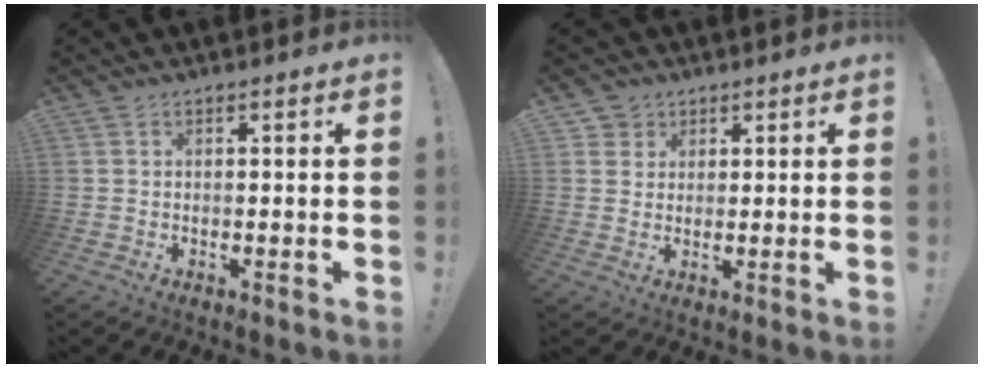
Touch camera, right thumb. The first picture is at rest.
{"total": 3.6, "force": [2.0, 3.0, 0.2], "torque": [-0.002, -0.009, 0.036]}